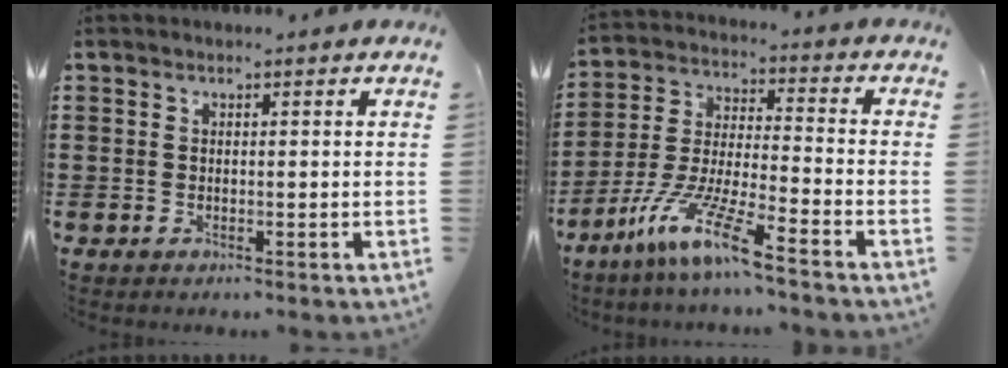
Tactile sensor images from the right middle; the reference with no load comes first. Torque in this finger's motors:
{"motor_torque": [2.14, 0.00, 0.99, 0.21]}